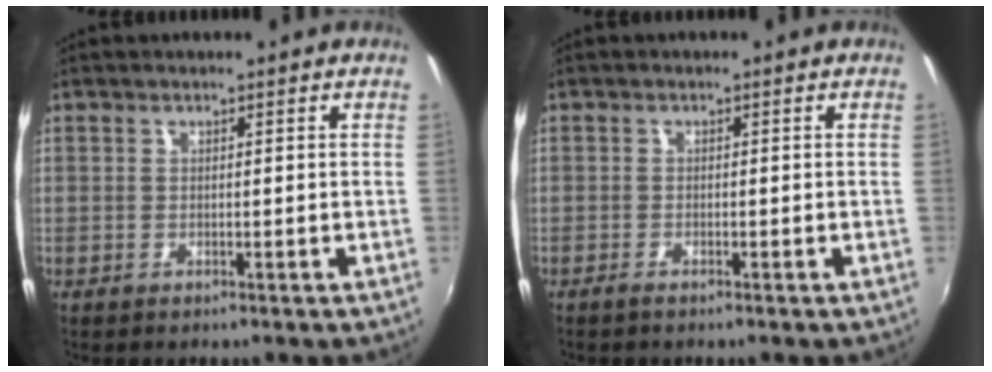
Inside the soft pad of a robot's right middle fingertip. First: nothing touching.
{"total": 1.0, "force": [-0.9, 0.0, 0.5], "torque": [-0.012, -0.003, -0.020]}